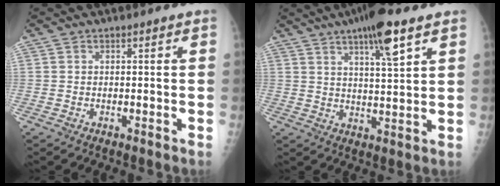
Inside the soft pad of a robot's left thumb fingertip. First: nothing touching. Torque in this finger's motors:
{"motor_torque": [1.14, 0.90, 0.84, -0.73, 0.31]}